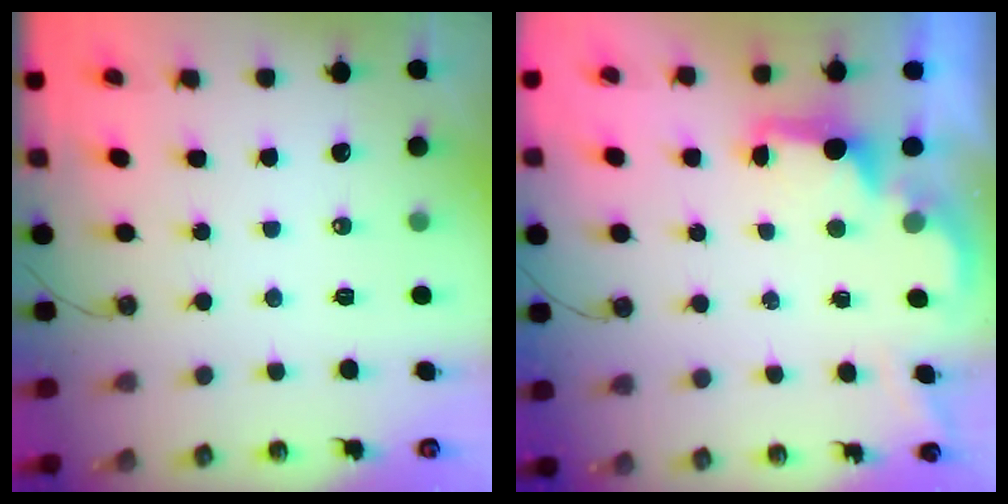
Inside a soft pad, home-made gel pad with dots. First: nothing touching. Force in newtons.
{"total": 2.0, "press": 1.9, "slide": 0.8}